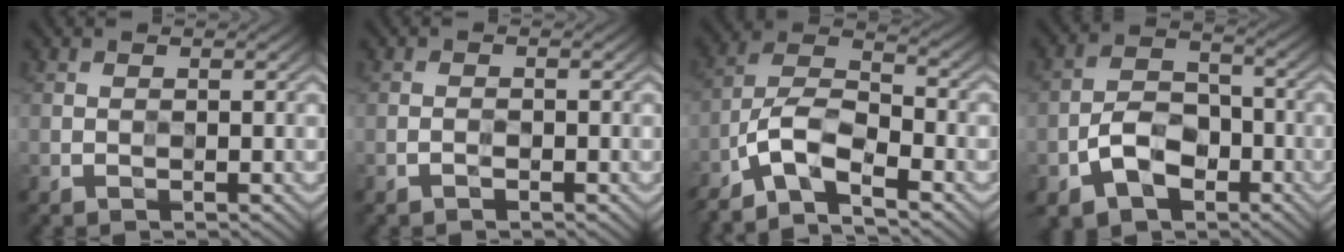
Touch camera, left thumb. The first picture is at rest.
{"total": 0.7, "force": [-0.6, 0.3, 0.4], "torque": [-0.006, 0.001, -0.010]}
{"total": 10.0, "force": [-6.3, 3.2, 7.0], "torque": [-0.135, 0.000, -0.135]}
{"total": 7.7, "force": [-3.4, 4.9, 4.8], "torque": [-0.094, 0.001, -0.069]}